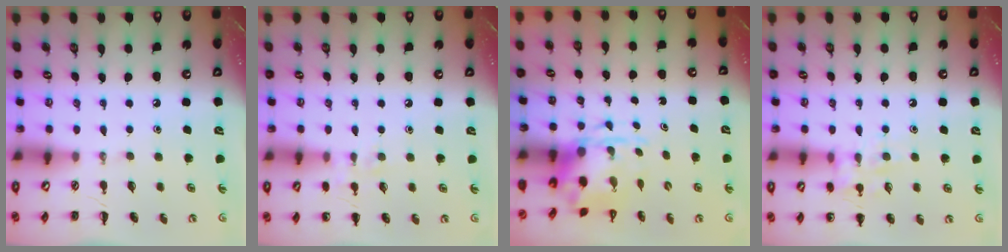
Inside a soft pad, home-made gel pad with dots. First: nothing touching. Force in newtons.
{"total": 5.9, "press": 5.8, "slide": 1.4}
{"total": 3.8, "press": 3.7, "slide": 0.9}
{"total": 10.5, "press": 10.4, "slide": 1.6}